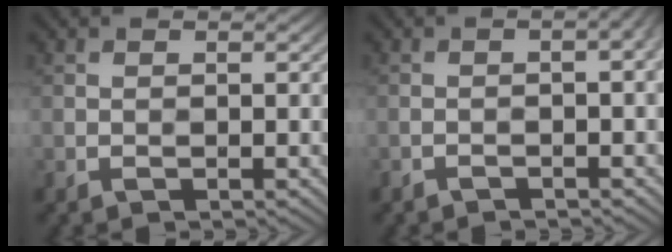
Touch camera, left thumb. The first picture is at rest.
{"total": 4.0, "force": [-1.7, 0.7, 3.6], "torque": [-0.040, 0.010, -0.021]}